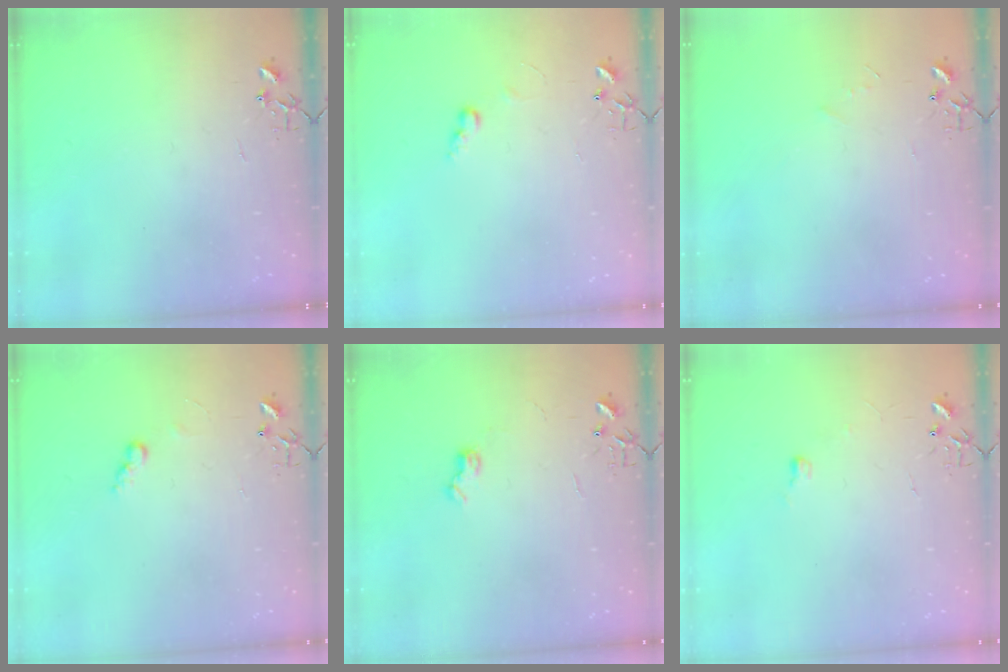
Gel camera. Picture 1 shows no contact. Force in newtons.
{"total": 6.0, "press": 5.9, "slide": 0.7}
{"total": 3.5, "press": 3.5, "slide": 0.4}
{"total": 6.1, "press": 6.1, "slide": 0.3}
{"total": 6.0, "press": 6.0, "slide": 0.7}
{"total": 4.0, "press": 4.0, "slide": 0.6}